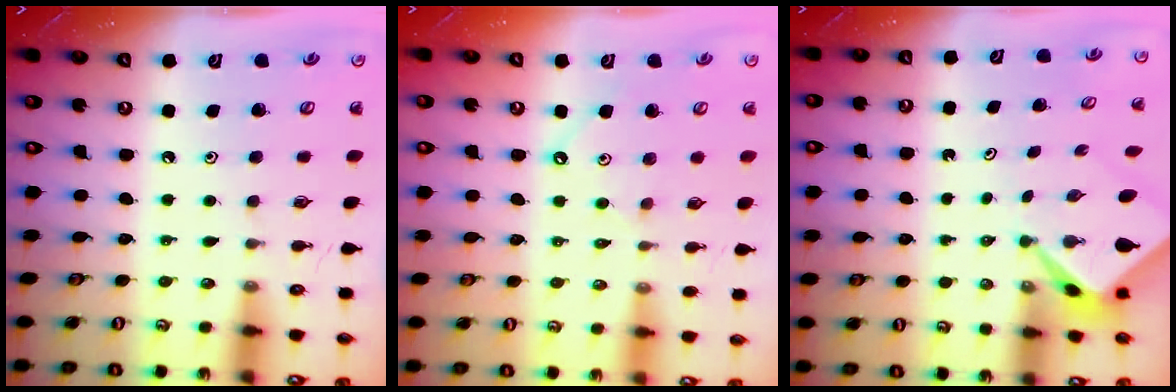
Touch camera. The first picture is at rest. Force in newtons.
{"total": 1.7, "press": 1.6, "slide": 0.3}
{"total": 2.4, "press": 2.4, "slide": 0.2}